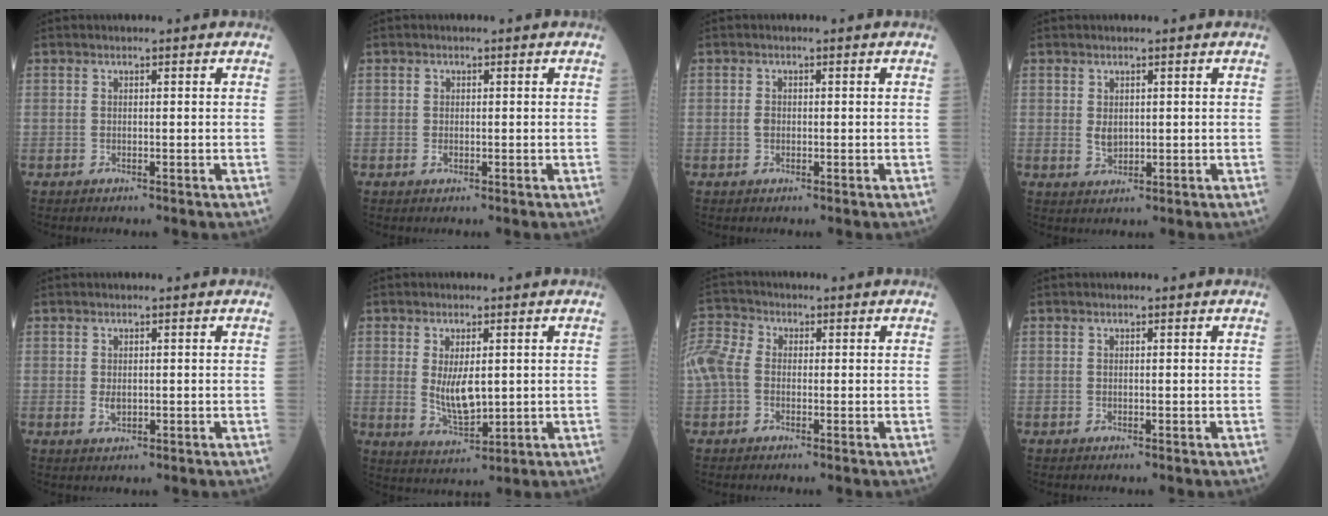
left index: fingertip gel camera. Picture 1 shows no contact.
{"total": 1.1, "force": [-0.1, 0.9, 0.6], "torque": [-0.012, 0.000, -0.002]}
{"total": 1.1, "force": [-0.2, 0.8, 0.7], "torque": [-0.016, 0.001, -0.003]}
{"total": 2.1, "force": [0.4, 1.5, 1.5], "torque": [-0.032, -0.003, 0.014]}
{"total": 1.6, "force": [-0.1, 1.0, 1.3], "torque": [-0.025, -0.002, 0.003]}
{"total": 6.0, "force": [0.5, 2.3, 5.5], "torque": [-0.107, -0.012, 0.018]}
{"total": 13.7, "force": [0.5, 11.0, 8.2], "torque": [-0.245, 0.040, 0.009]}
{"total": 0.0}